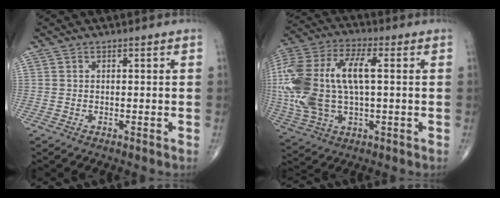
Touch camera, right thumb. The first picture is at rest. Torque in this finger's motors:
{"motor_torque": [1.83, 1.98, 2.13, 0.21, 0.34]}